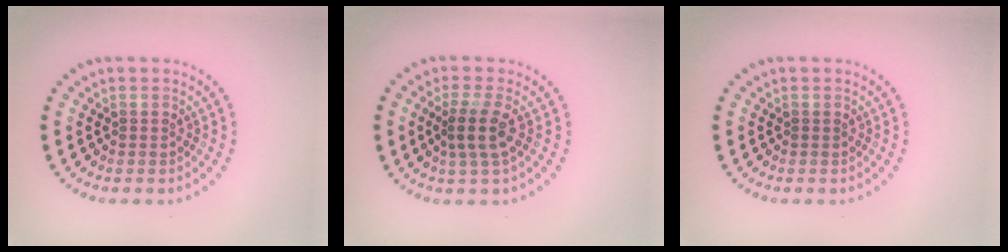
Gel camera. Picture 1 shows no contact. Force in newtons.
{"total": 2.7, "press": 2.1, "slide": 1.7}
{"total": 0.0}